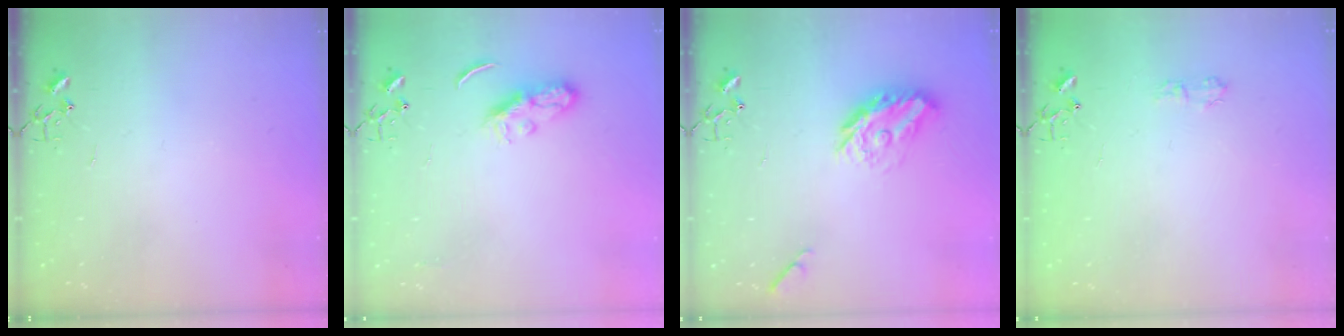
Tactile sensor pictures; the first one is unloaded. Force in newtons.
{"total": 6.7, "press": 6.7, "slide": 0.5}
{"total": 13.1, "press": 13.1, "slide": 0.6}
{"total": 4.1, "press": 4.1, "slide": 0.6}